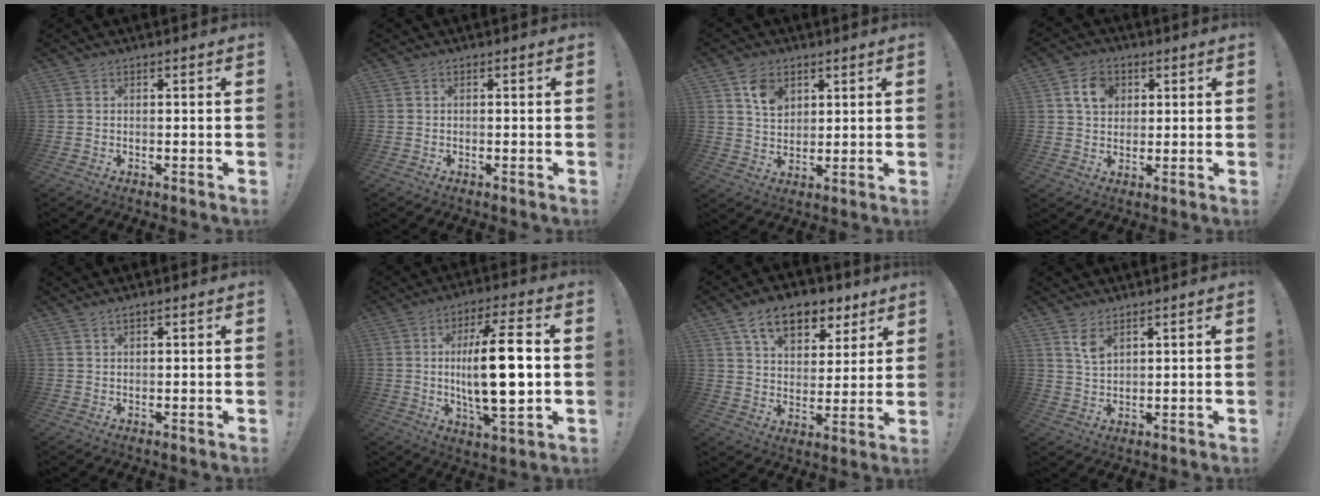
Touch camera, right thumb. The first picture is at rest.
{"total": 0.0}
{"total": 7.4, "force": [3.8, 5.1, 3.7], "torque": [-0.052, -0.014, 0.070]}
{"total": 8.0, "force": [3.1, 6.1, 4.2], "torque": [-0.066, 0.006, 0.058]}
{"total": 1.5, "force": [1.1, 0.3, 0.9], "torque": [-0.026, 0.003, 0.022]}
{"total": 18.1, "force": [0.8, 5.1, 17.3], "torque": [-0.301, -0.008, 0.001]}
{"total": 13.5, "force": [8.3, 7.9, 7.1], "torque": [-0.111, -0.039, 0.152]}
{"total": 4.7, "force": [2.9, 2.0, 3.1], "torque": [-0.048, -0.019, 0.051]}